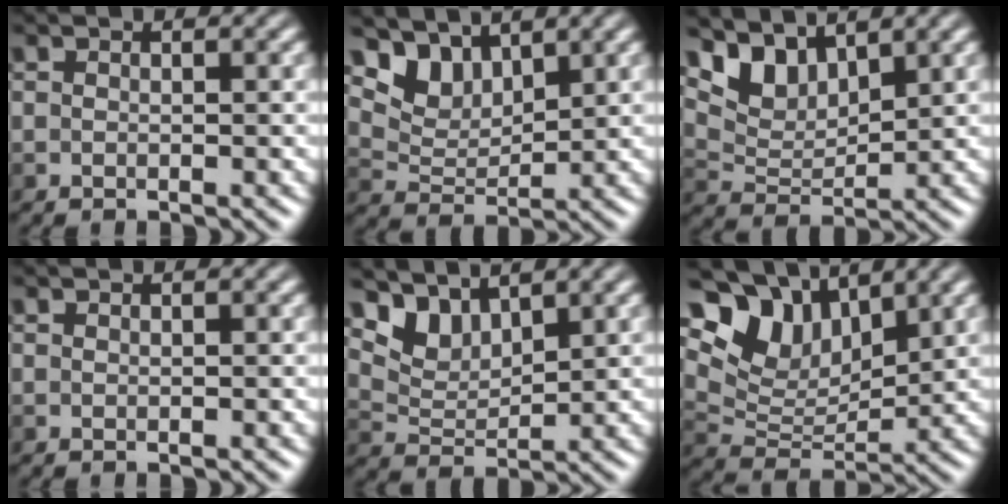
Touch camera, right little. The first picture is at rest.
{"total": 4.7, "force": [3.7, 2.2, 1.9], "torque": [-0.046, -0.008, 0.074]}
{"total": 4.6, "force": [3.6, 1.9, 2.0], "torque": [-0.046, -0.007, 0.067]}
{"total": 0.0}
{"total": 3.8, "force": [3.2, 1.6, 1.4], "torque": [-0.037, -0.008, 0.063]}
{"total": 9.0, "force": [5.7, 4.8, 5.1], "torque": [-0.106, 0.005, 0.107]}